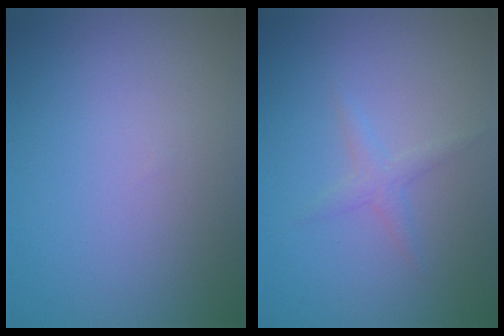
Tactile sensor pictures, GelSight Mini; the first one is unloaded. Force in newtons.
{"total": 1.4, "press": 1.4, "slide": 0.1}